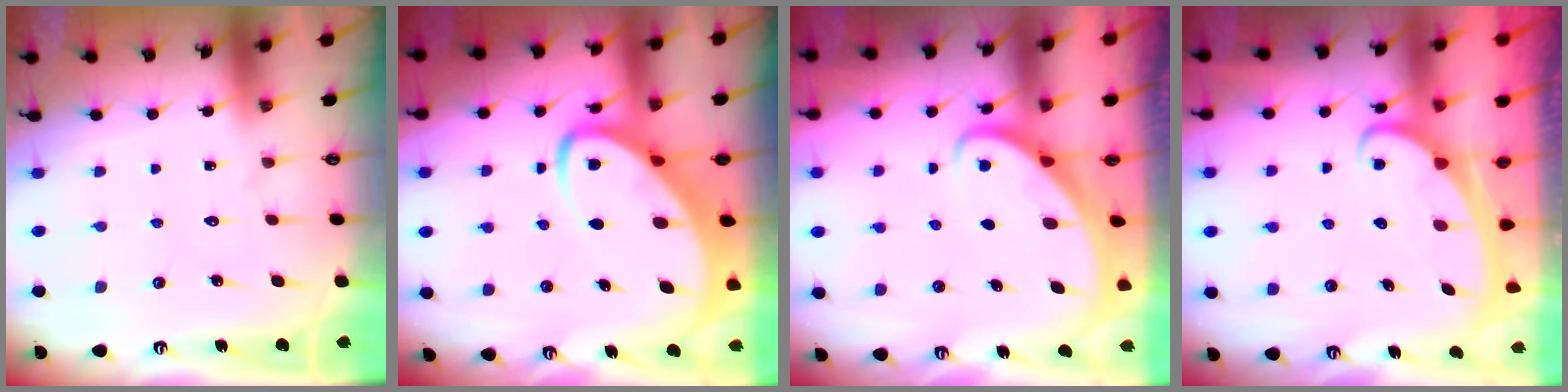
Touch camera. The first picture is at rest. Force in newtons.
{"total": 7.3, "press": 7.2, "slide": 1.0}
{"total": 2.6, "press": 2.6, "slide": 0.3}
{"total": 2.1, "press": 2.1, "slide": 0.3}